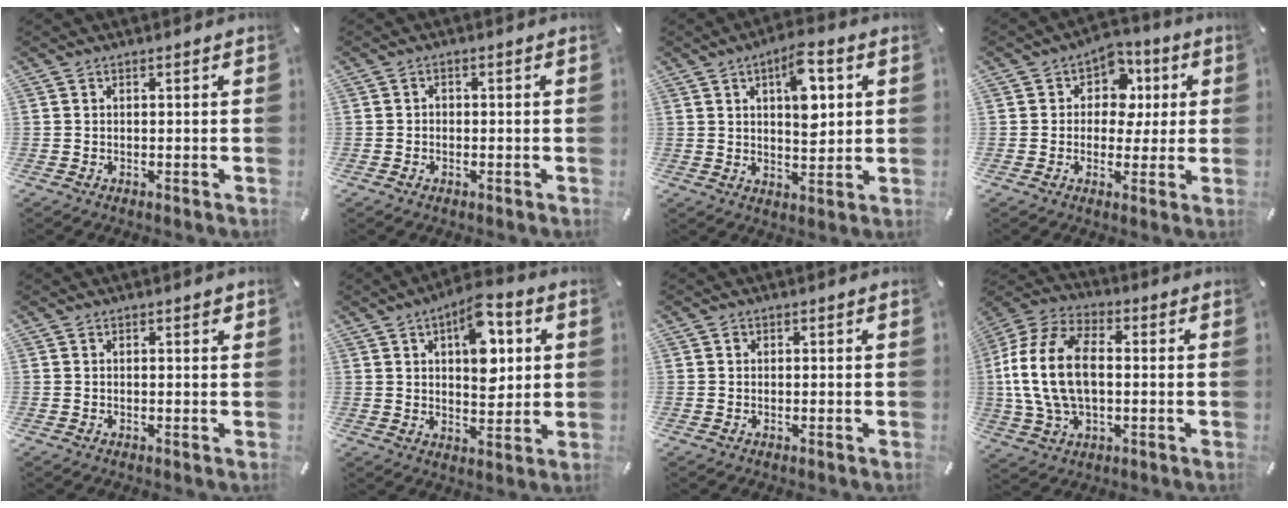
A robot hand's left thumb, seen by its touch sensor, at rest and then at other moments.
{"total": 1.4, "force": [-0.7, 1.1, 0.5], "torque": [-0.009, 0.006, -0.016]}
{"total": 10.3, "force": [3.6, 5.0, 8.2], "torque": [-0.106, -0.014, 0.056]}
{"total": 8.3, "force": [1.5, 7.3, 3.6], "torque": [-0.053, -0.008, 0.025]}
{"total": 0.7, "force": [0.4, 0.3, 0.5], "torque": [-0.010, 0.002, 0.006]}
{"total": 12.0, "force": [4.7, 6.5, 8.9], "torque": [-0.113, -0.017, 0.078]}
{"total": 0.6, "force": [0.1, 0.6, 0.2], "torque": [-0.003, 0.004, 0.001]}
{"total": 16.0, "force": [-0.4, 10.4, 12.2], "torque": [-0.279, 0.004, -0.009]}